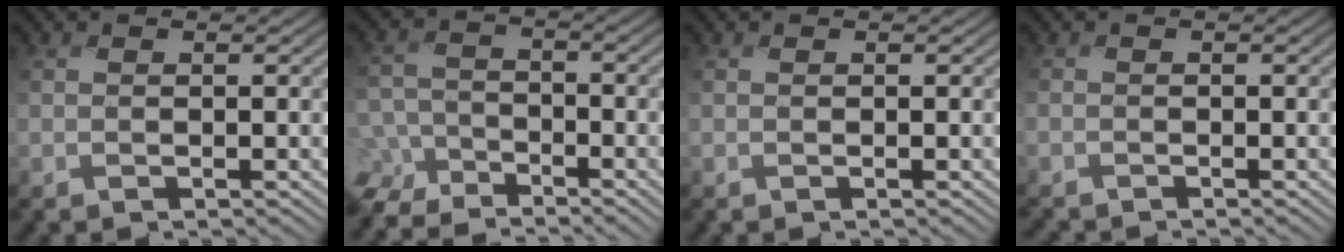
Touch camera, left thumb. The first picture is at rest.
{"total": 7.6, "force": [-6.3, 3.6, 2.3], "torque": [-0.065, -0.015, -0.120]}
{"total": 0.0}
{"total": 1.4, "force": [-1.4, 0.2, 0.1], "torque": [-0.005, -0.007, -0.031]}